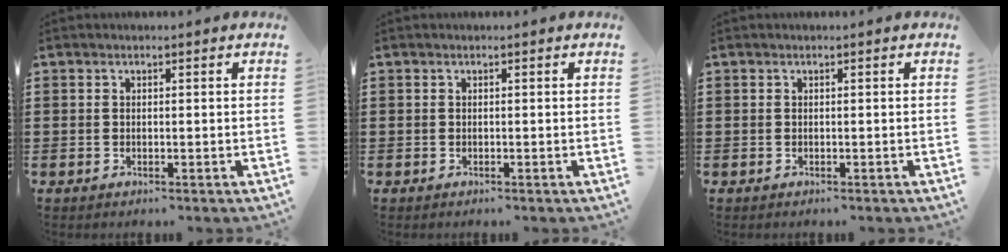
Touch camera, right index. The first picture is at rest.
{"total": 0.0}
{"total": 0.0}